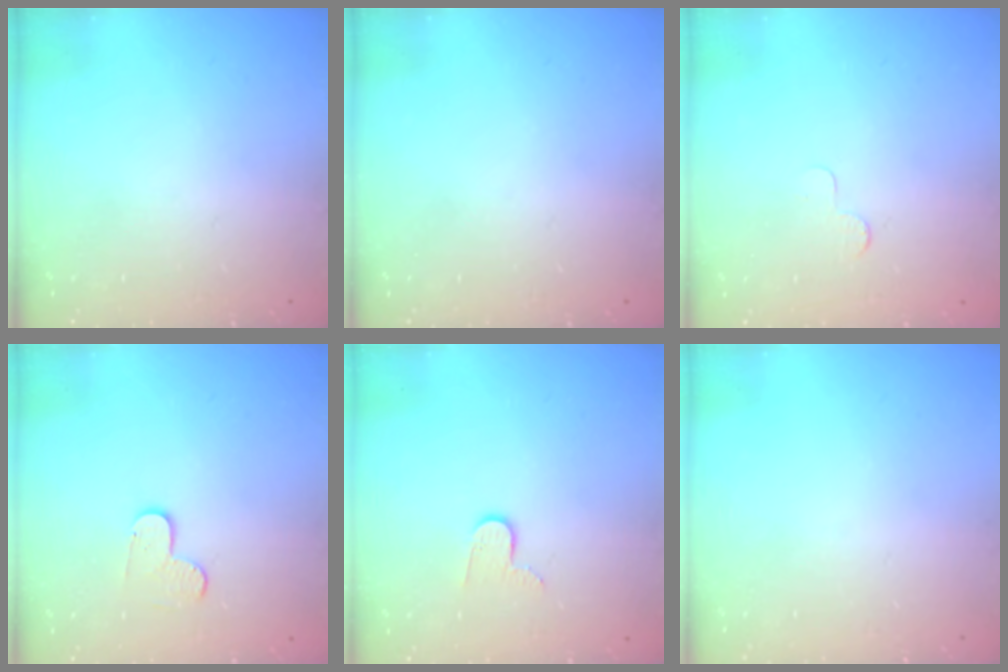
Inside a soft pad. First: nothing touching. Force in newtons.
{"total": 0.0}
{"total": 2.5, "press": 2.5, "slide": 0.2}
{"total": 4.0, "press": 4.0, "slide": 0.2}
{"total": 6.0, "press": 6.0, "slide": 0.5}
{"total": 0.0}